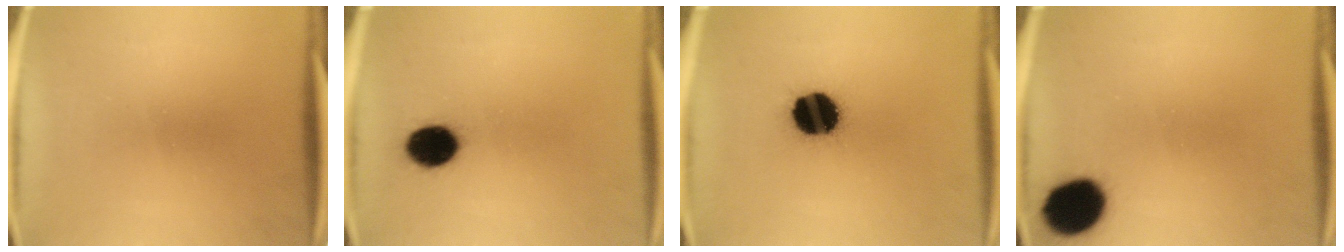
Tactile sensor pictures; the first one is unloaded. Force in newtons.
{"total": 8.4}
{"total": 14.7}
{"total": 13.1}